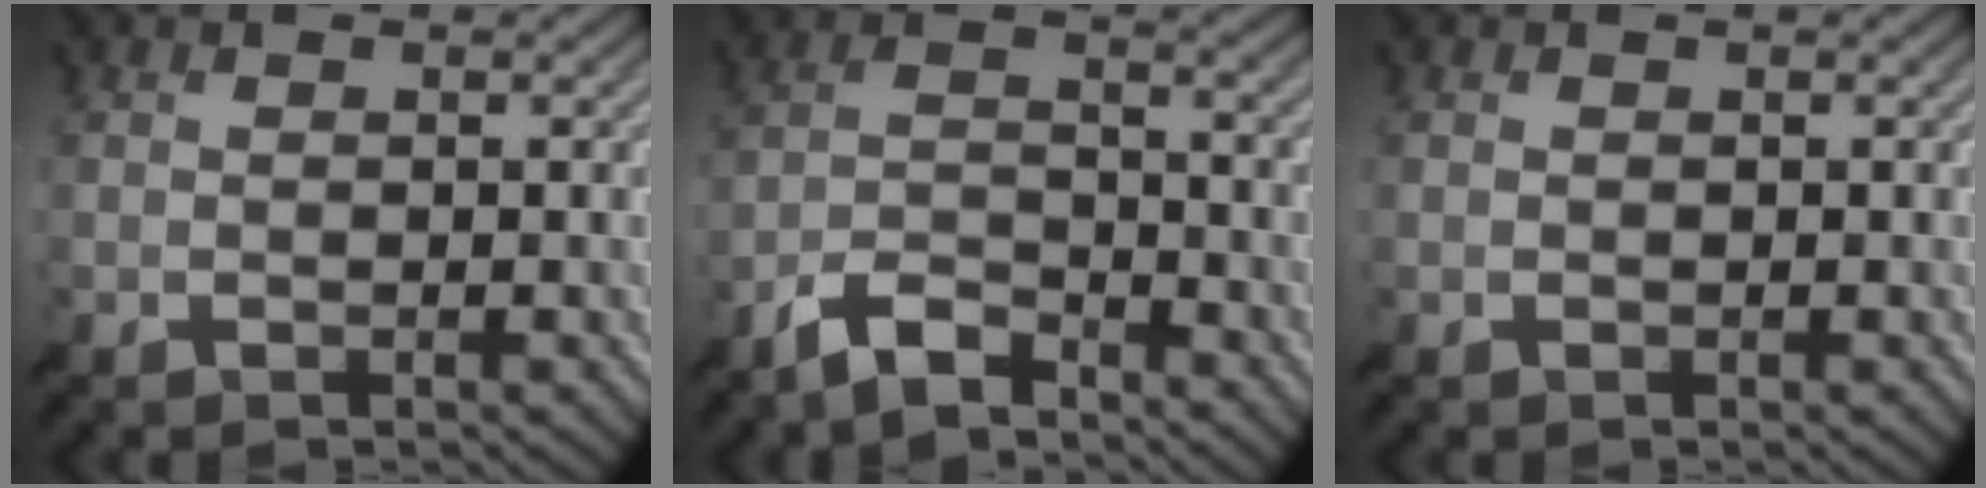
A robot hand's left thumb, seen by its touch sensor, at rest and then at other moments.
{"total": 5.7, "force": [-4.8, 1.5, 2.6], "torque": [-0.053, -0.001, -0.104]}
{"total": 0.0}